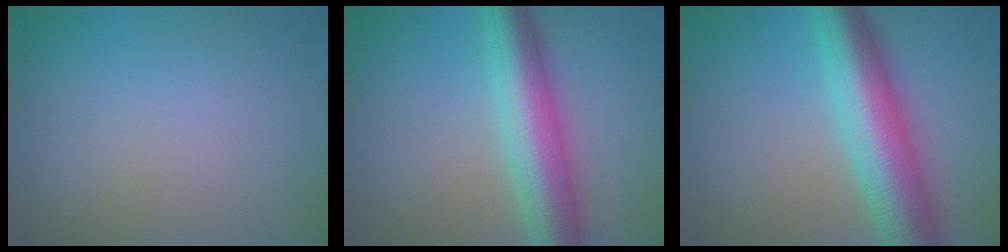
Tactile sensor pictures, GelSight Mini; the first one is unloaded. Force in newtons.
{"total": 7.6, "press": 7.6, "slide": 0.0}
{"total": 8.9, "press": 8.9, "slide": 0.1}